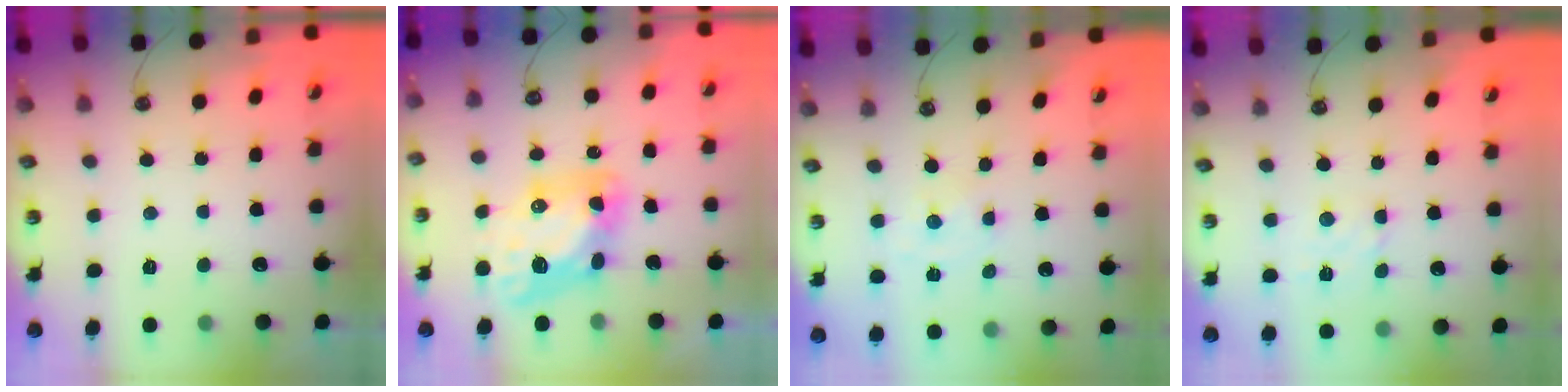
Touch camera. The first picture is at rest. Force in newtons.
{"total": 10.0, "press": 9.9, "slide": 1.2}
{"total": 0.0}
{"total": 2.8, "press": 2.7, "slide": 0.6}